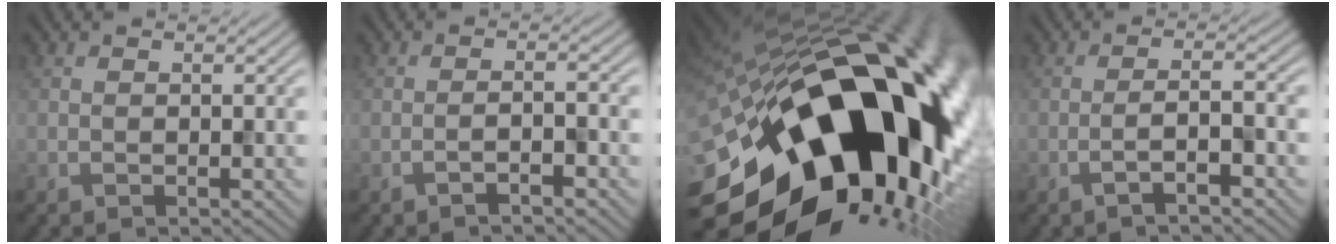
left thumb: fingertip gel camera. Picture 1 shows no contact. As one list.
[{"total": 2.0, "force": [-1.3, 0.0, 1.5], "torque": [-0.026, 0.010, -0.031]}, {"total": 22.9, "force": [-7.3, 13.0, 17.5], "torque": [-0.303, -0.064, -0.109]}, {"total": 3.6, "force": [-1.8, 0.3, 3.1], "torque": [-0.047, 0.016, -0.047]}]